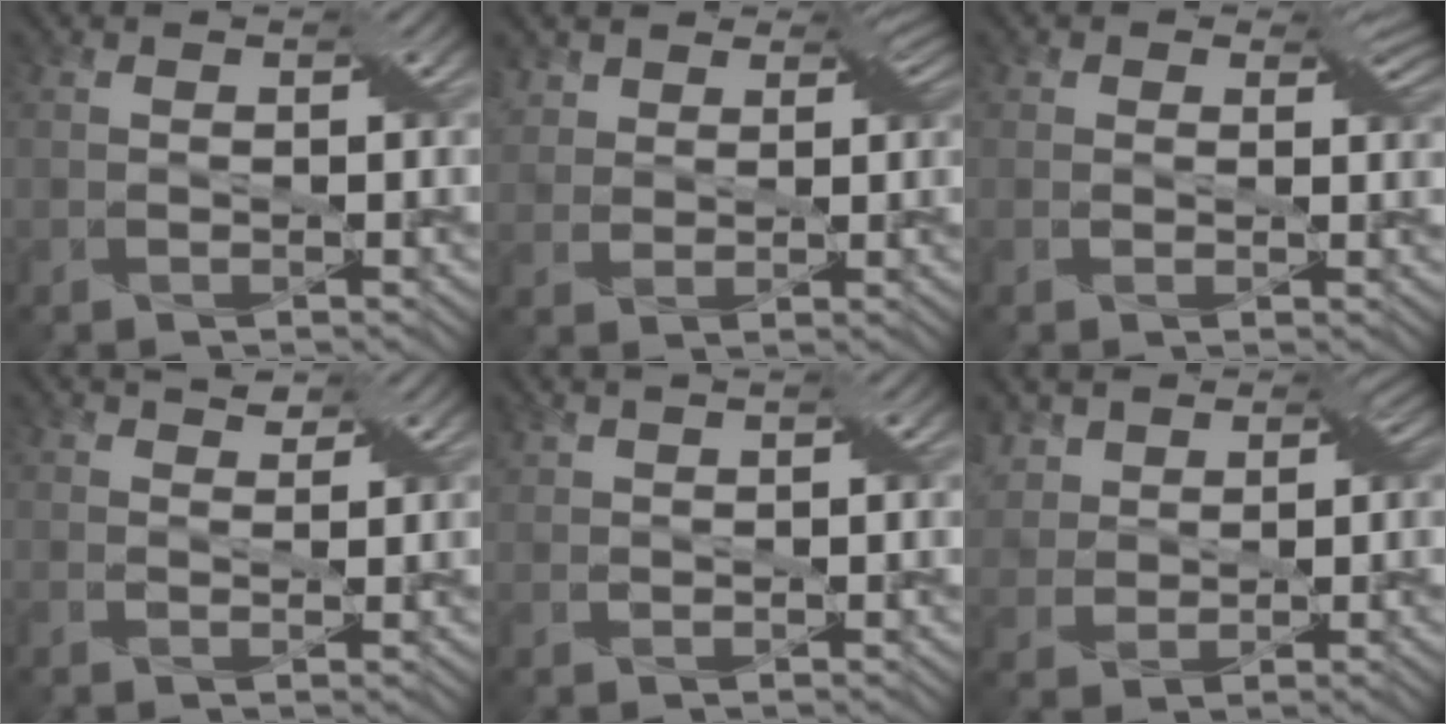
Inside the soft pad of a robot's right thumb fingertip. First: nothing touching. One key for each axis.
{"total": 5.9, "fx": 3.5, "fy": 4.0, "fz": 2.6, "tx": -0.075, "ty": 0.013, "tz": 0.060}
{"total": 3.7, "fx": 1.7, "fy": 2.7, "fz": 2.0, "tx": -0.033, "ty": -0.002, "tz": 0.019}
{"total": 1.9, "fx": 1.5, "fy": 0.8, "fz": 0.9, "tx": -0.022, "ty": 0.001, "tz": 0.025}
{"total": 1.6, "fx": 1.4, "fy": 0.1, "fz": 0.7, "tx": -0.025, "ty": 0.009, "tz": 0.030}
{"total": 6.9, "fx": 3.3, "fy": 4.9, "fz": 3.6, "tx": -0.099, "ty": 0.015, "tz": 0.057}